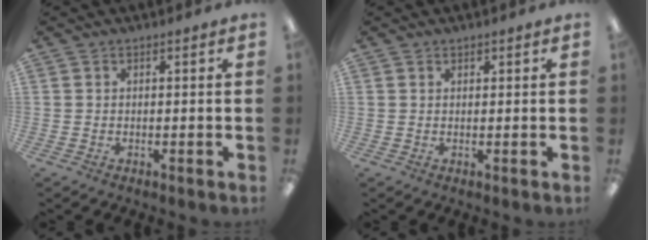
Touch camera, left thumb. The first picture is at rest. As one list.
[{"total": 0.8, "force": [0.7, 0.4, 0.1], "torque": [-0.001, 0.000, 0.013]}]